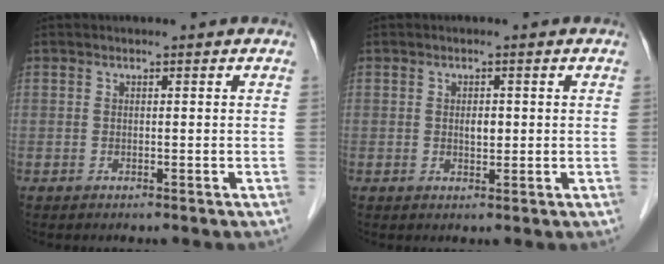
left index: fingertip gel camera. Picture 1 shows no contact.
{"total": 1.7, "force": [0.2, 0.9, 1.5], "torque": [-0.025, 0.000, 0.005]}